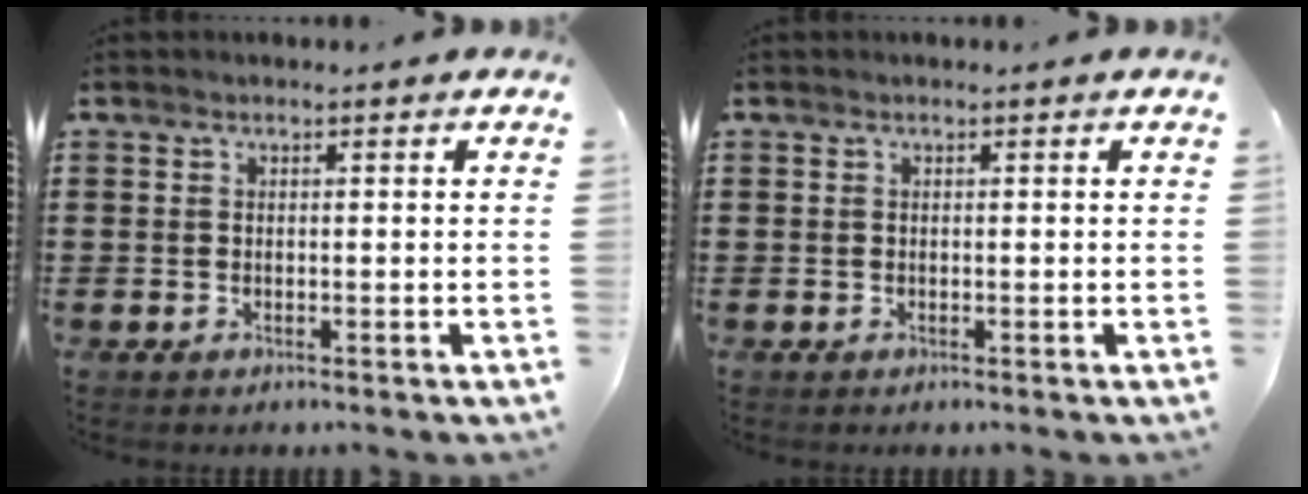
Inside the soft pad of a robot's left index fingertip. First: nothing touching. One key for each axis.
{"total": 0.0}